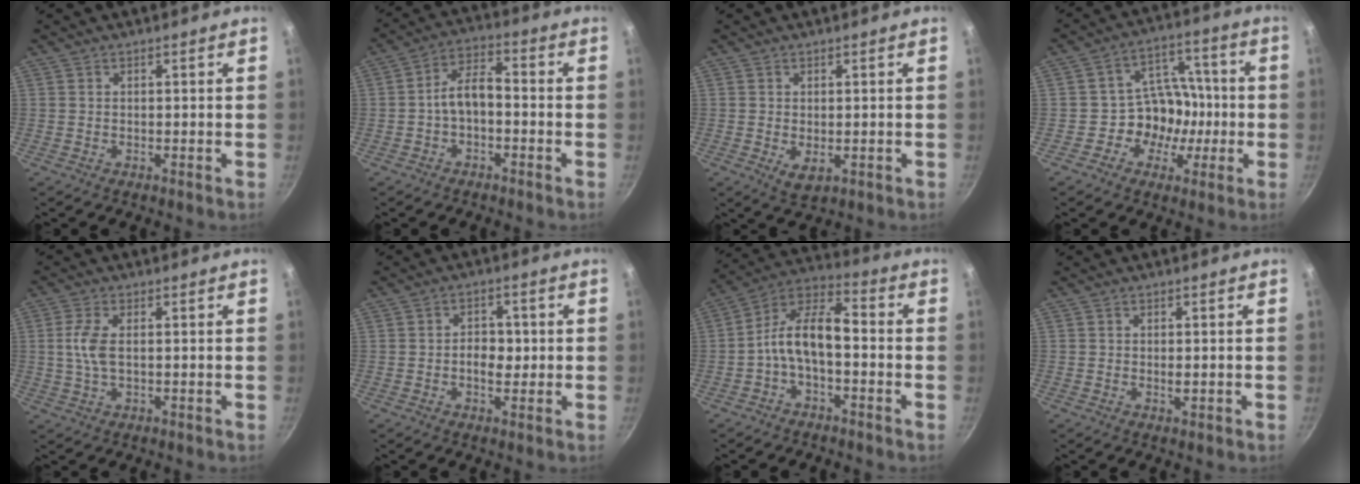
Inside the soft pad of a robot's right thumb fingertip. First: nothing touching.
{"total": 7.1, "force": [-1.3, 4.0, 5.7], "torque": [-0.096, 0.033, -0.034]}
{"total": 3.2, "force": [-0.7, 1.8, 2.5], "torque": [-0.041, -0.009, -0.003]}
{"total": 11.0, "force": [-2.1, 9.0, 6.0], "torque": [-0.041, 0.041, -0.039]}
{"total": 5.0, "force": [0.4, 2.4, 4.4], "torque": [-0.111, 0.003, 0.007]}
{"total": 4.7, "force": [-0.3, 3.1, 3.5], "torque": [-0.034, 0.008, -0.008]}
{"total": 11.2, "force": [-1.8, 5.5, 9.6], "torque": [-0.170, 0.047, -0.044]}
{"total": 1.2, "force": [-0.2, 0.6, 1.0], "torque": [-0.014, -0.003, -0.004]}